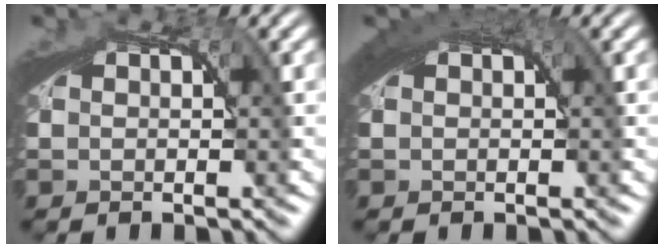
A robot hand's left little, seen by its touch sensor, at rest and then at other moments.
{"total": 2.6, "force": [1.3, 0.7, 2.2], "torque": [-0.025, 0.013, 0.016]}